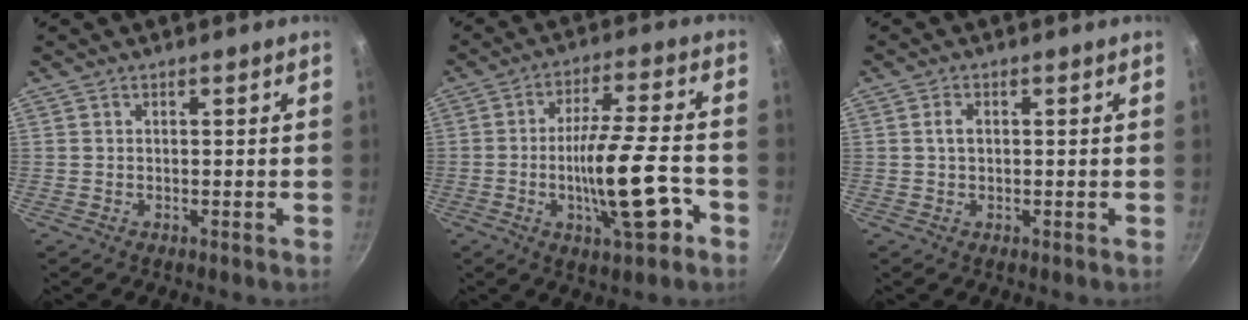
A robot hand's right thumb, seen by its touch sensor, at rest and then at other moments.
{"total": 14.6, "force": [-4.8, 3.6, 13.3], "torque": [-0.208, 0.021, -0.078]}
{"total": 1.9, "force": [0.3, 1.2, 1.5], "torque": [-0.024, 0.004, 0.004]}